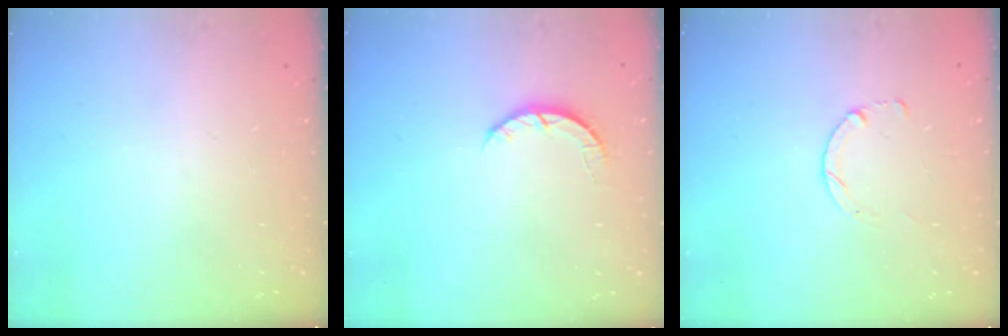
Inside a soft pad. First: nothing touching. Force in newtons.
{"total": 2.7, "press": 2.7, "slide": 0.4}
{"total": 0.0}